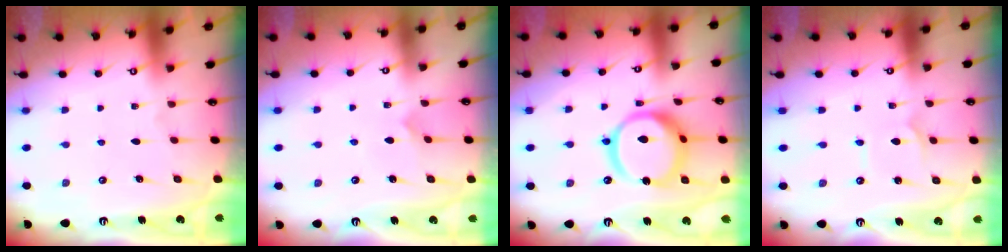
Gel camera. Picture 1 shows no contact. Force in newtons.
{"total": 3.6, "press": 3.6, "slide": 0.3}
{"total": 17.4, "press": 17.3, "slide": 1.8}
{"total": 1.4, "press": 1.3, "slide": 0.1}